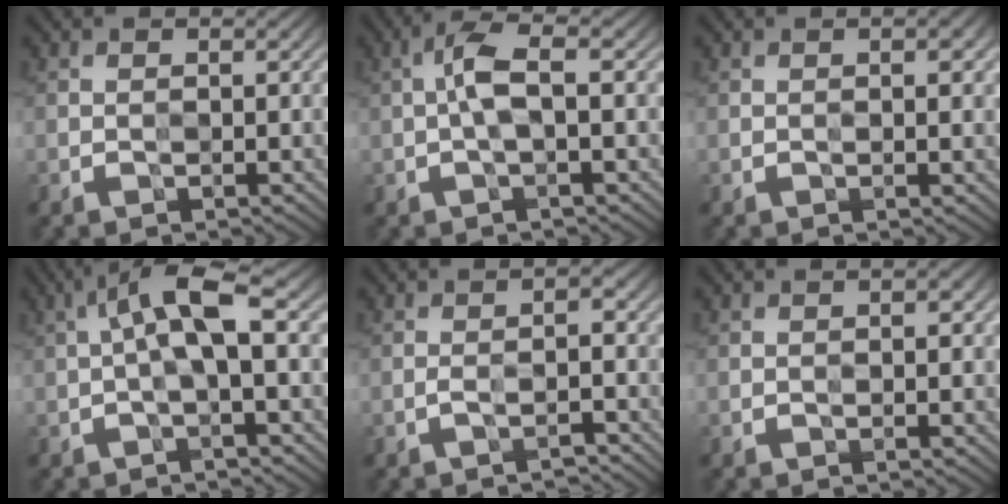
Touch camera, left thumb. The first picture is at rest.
{"total": 3.7, "force": [0.1, 0.9, 3.6], "torque": [-0.080, 0.014, -0.006]}
{"total": 1.4, "force": [0.4, 0.2, 1.3], "torque": [-0.021, 0.000, 0.006]}
{"total": 6.4, "force": [0.7, 1.5, 6.1], "torque": [-0.116, 0.025, -0.001]}
{"total": 2.0, "force": [-1.4, 0.3, 1.5], "torque": [-0.029, 0.008, -0.031]}
{"total": 1.1, "force": [0.1, 0.3, 1.0], "torque": [-0.018, 0.002, 0.001]}